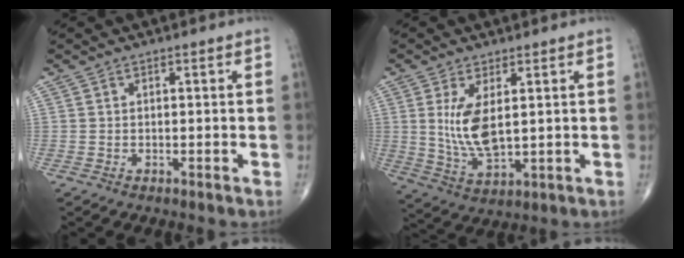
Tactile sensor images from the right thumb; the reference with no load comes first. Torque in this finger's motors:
{"motor_torque": [-0.28, 0.65, 0.41, 0.34, 0.09]}